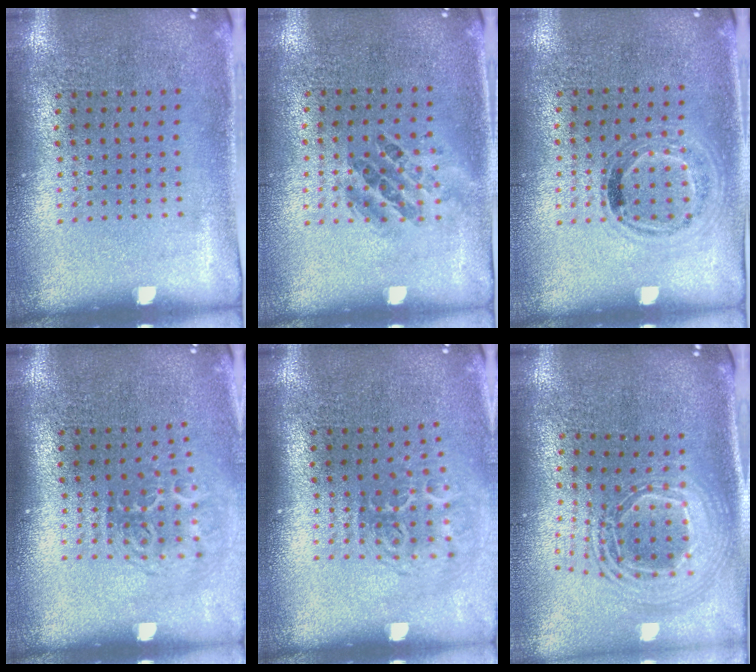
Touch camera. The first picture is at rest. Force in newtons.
{"total": 0.9, "press": 0.8, "slide": 0.5}
{"total": 0.9, "press": 0.7, "slide": 0.5}
{"total": 1.9, "press": 1.2, "slide": 1.4}
{"total": 1.9, "press": 1.2, "slide": 1.4}
{"total": 2.4, "press": 1.8, "slide": 1.6}